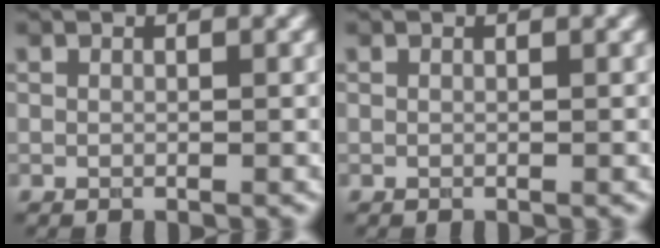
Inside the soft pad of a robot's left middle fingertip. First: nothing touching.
{"total": 0.0}